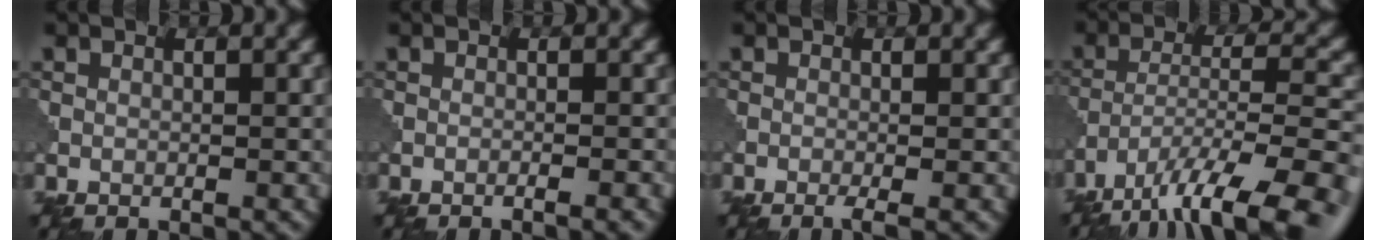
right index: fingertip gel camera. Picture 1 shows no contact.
{"total": 1.4, "force": [-0.7, 0.3, 1.2], "torque": [-0.011, 0.001, -0.021]}
{"total": 1.6, "force": [-0.7, 0.3, 1.4], "torque": [-0.022, -0.004, -0.017]}
{"total": 12.6, "force": [-9.0, 3.2, 8.2], "torque": [-0.145, -0.008, -0.144]}